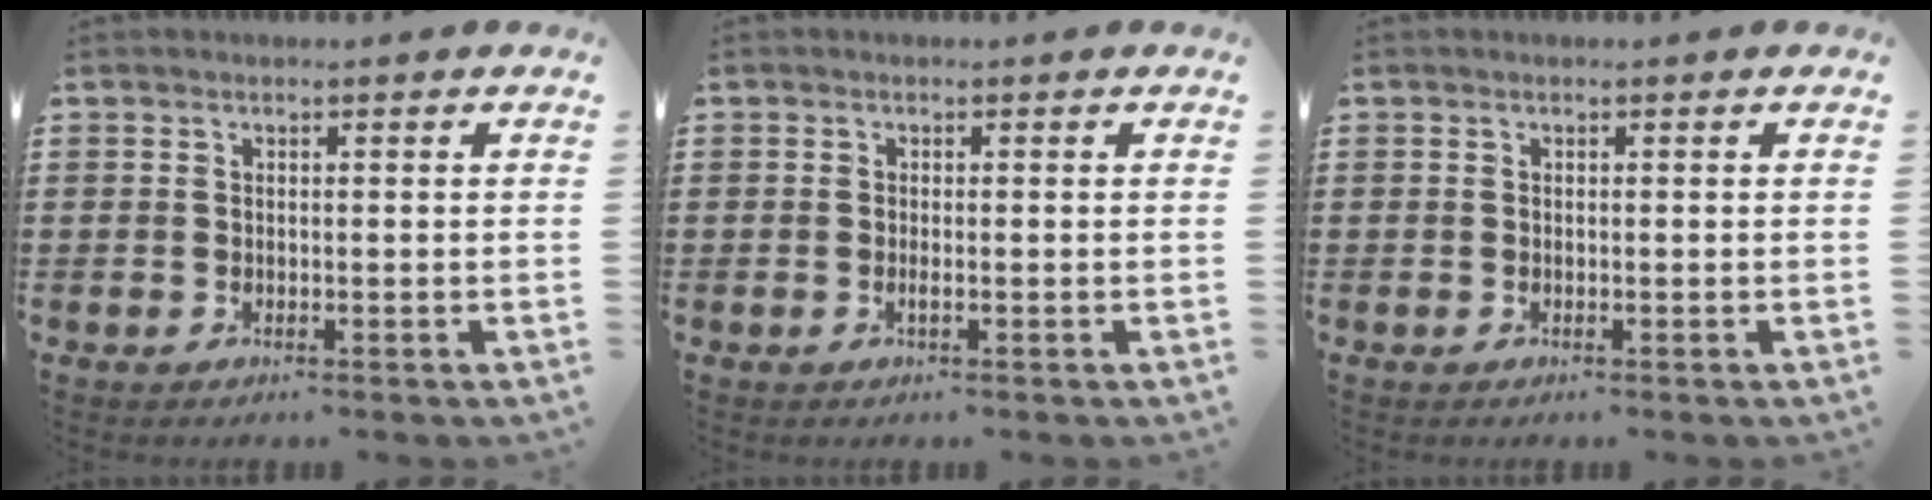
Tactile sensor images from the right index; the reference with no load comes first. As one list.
[{"total": 0.8, "force": [-0.3, 0.0, 0.7], "torque": [-0.013, -0.005, -0.005]}, {"total": 0.0}]